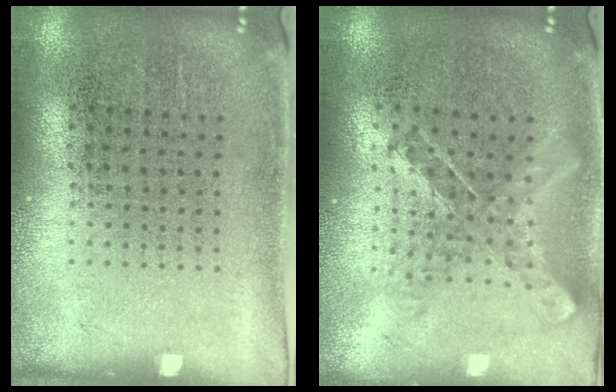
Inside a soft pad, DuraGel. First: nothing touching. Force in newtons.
{"total": 0.9, "press": 0.9, "slide": 0.1}